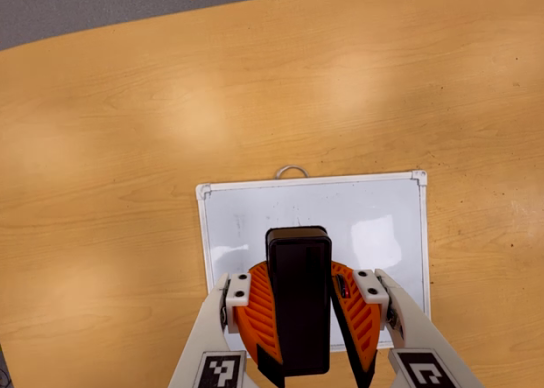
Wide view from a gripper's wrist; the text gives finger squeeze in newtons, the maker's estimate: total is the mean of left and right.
{"total": 10.0, "left": 10.0, "right": 10.0}